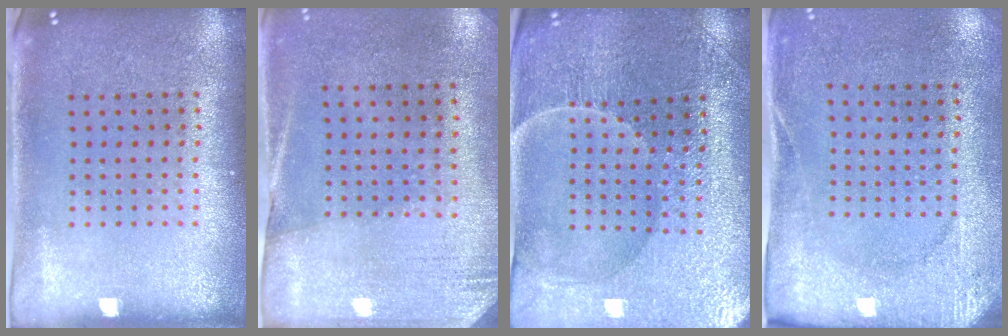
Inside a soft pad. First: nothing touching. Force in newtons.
{"total": 2.6, "press": 2.3, "slide": 1.3}
{"total": 3.5, "press": 3.5, "slide": 0.2}
{"total": 2.7, "press": 2.2, "slide": 1.7}